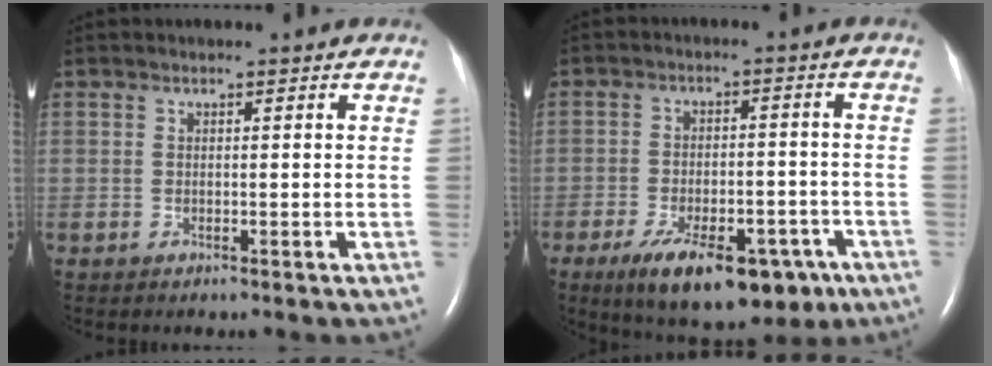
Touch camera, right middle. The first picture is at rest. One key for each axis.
{"total": 16.0, "fx": -9.7, "fy": 7.0, "fz": 10.6, "tx": -0.148, "ty": -0.004, "tz": -0.139}